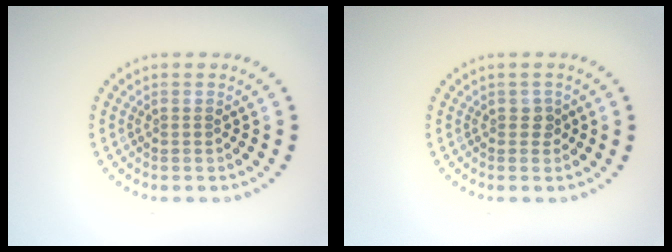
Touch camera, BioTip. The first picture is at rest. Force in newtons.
{"total": 1.0, "press": 0.9, "slide": 0.5}